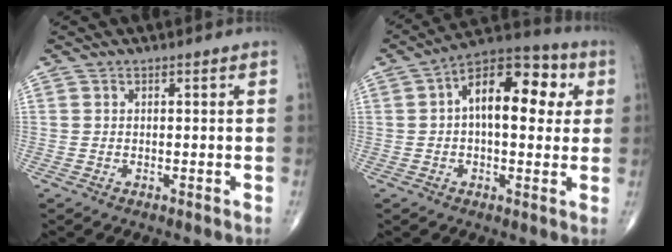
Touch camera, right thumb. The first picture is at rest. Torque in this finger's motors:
{"motor_torque": [-0.38, 0.98, 0.55, 0.30, 0.15]}